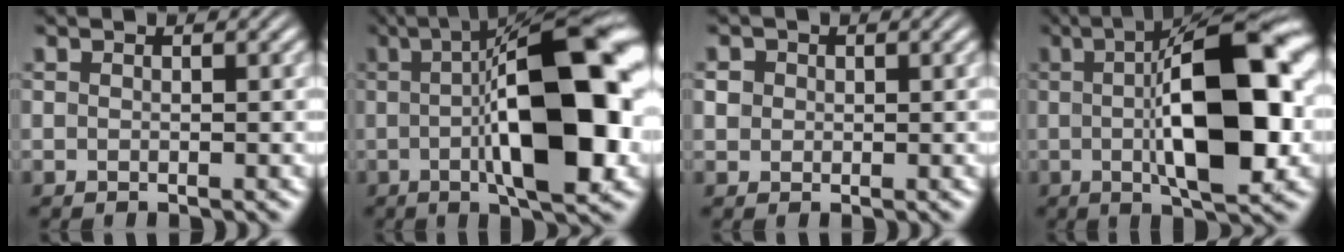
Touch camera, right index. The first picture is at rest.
{"total": 15.3, "force": [0.7, 4.5, 14.6], "torque": [-0.202, 0.006, 0.012]}
{"total": 1.7, "force": [0.2, 1.6, 0.6], "torque": [-0.022, -0.006, 0.007]}
{"total": 13.7, "force": [1.0, 4.3, 13.0], "torque": [-0.185, 0.003, 0.014]}